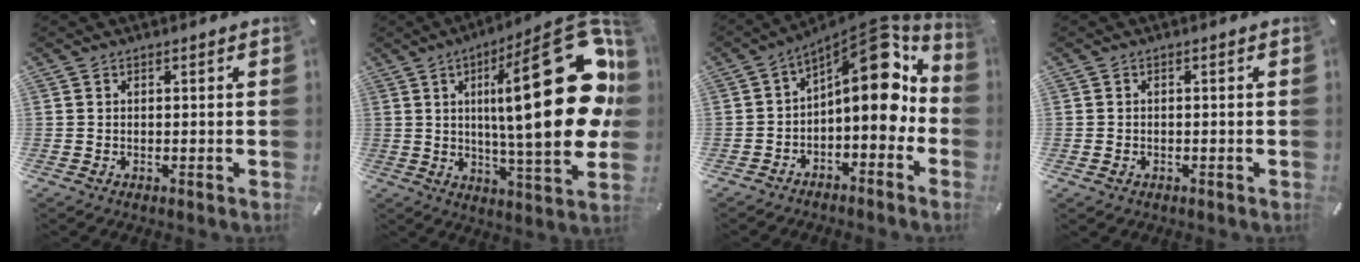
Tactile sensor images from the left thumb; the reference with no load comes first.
{"total": 39.0, "force": [6.8, 11.9, 36.5], "torque": [-0.529, -0.063, 0.117]}
{"total": 14.2, "force": [5.2, 7.0, 11.1], "torque": [-0.133, -0.065, 0.080]}
{"total": 1.4, "force": [-0.5, 1.1, 0.7], "torque": [-0.016, 0.002, -0.010]}